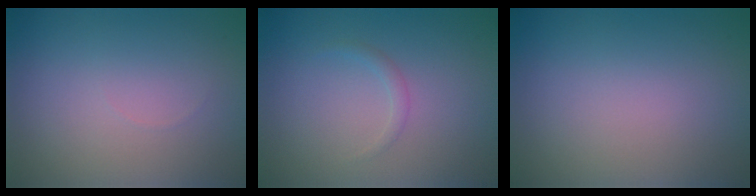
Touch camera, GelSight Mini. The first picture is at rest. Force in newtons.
{"total": 0.9, "press": 0.9, "slide": 0.0}
{"total": 0.0}